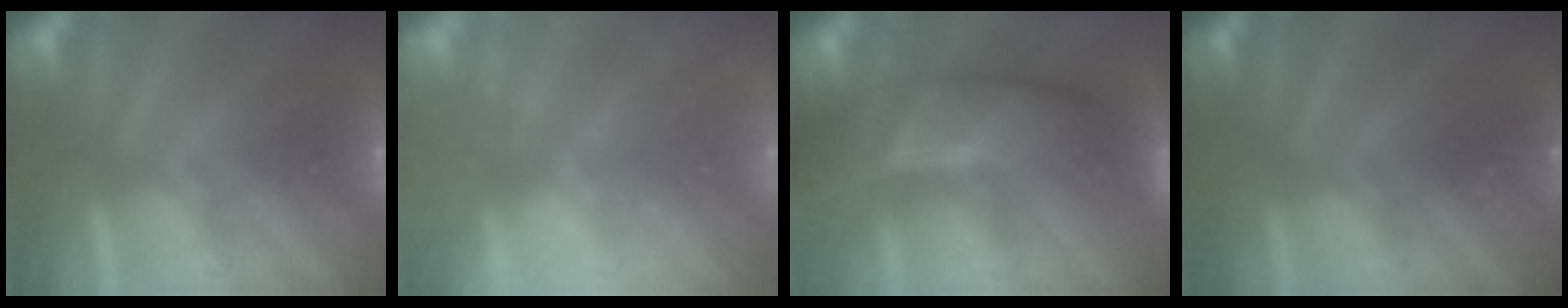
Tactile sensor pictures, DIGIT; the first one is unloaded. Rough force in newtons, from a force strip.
{"total": 2.5}
{"total": 8.4}
{"total": 2.9}